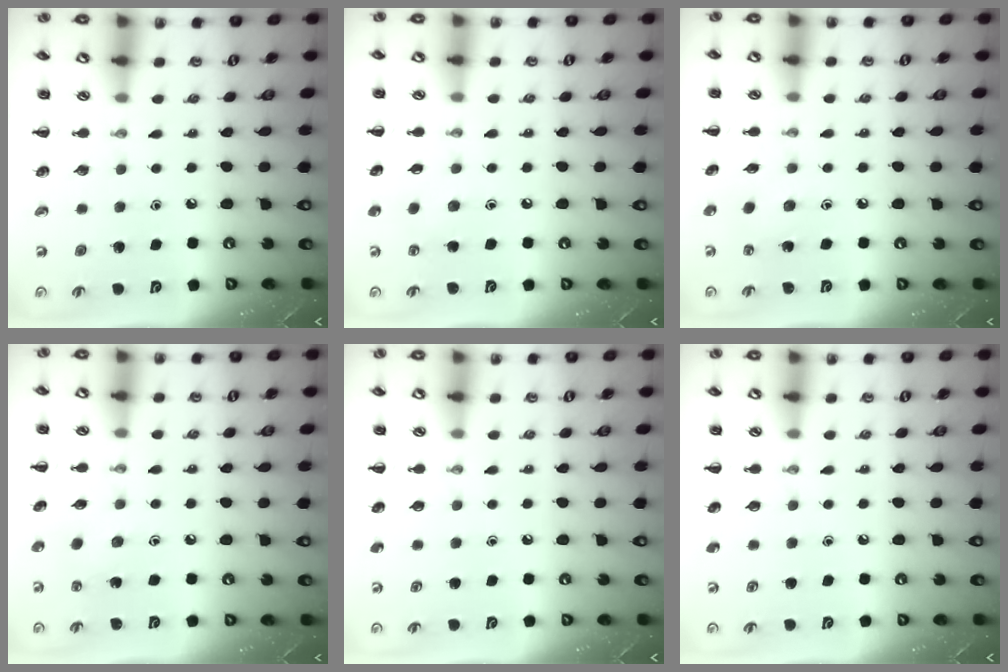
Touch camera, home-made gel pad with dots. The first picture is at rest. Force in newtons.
{"total": 3.1, "press": 3.0, "slide": 1.0}
{"total": 2.4, "press": 2.3, "slide": 0.7}
{"total": 2.4, "press": 2.3, "slide": 0.6}
{"total": 0.0}
{"total": 0.0}